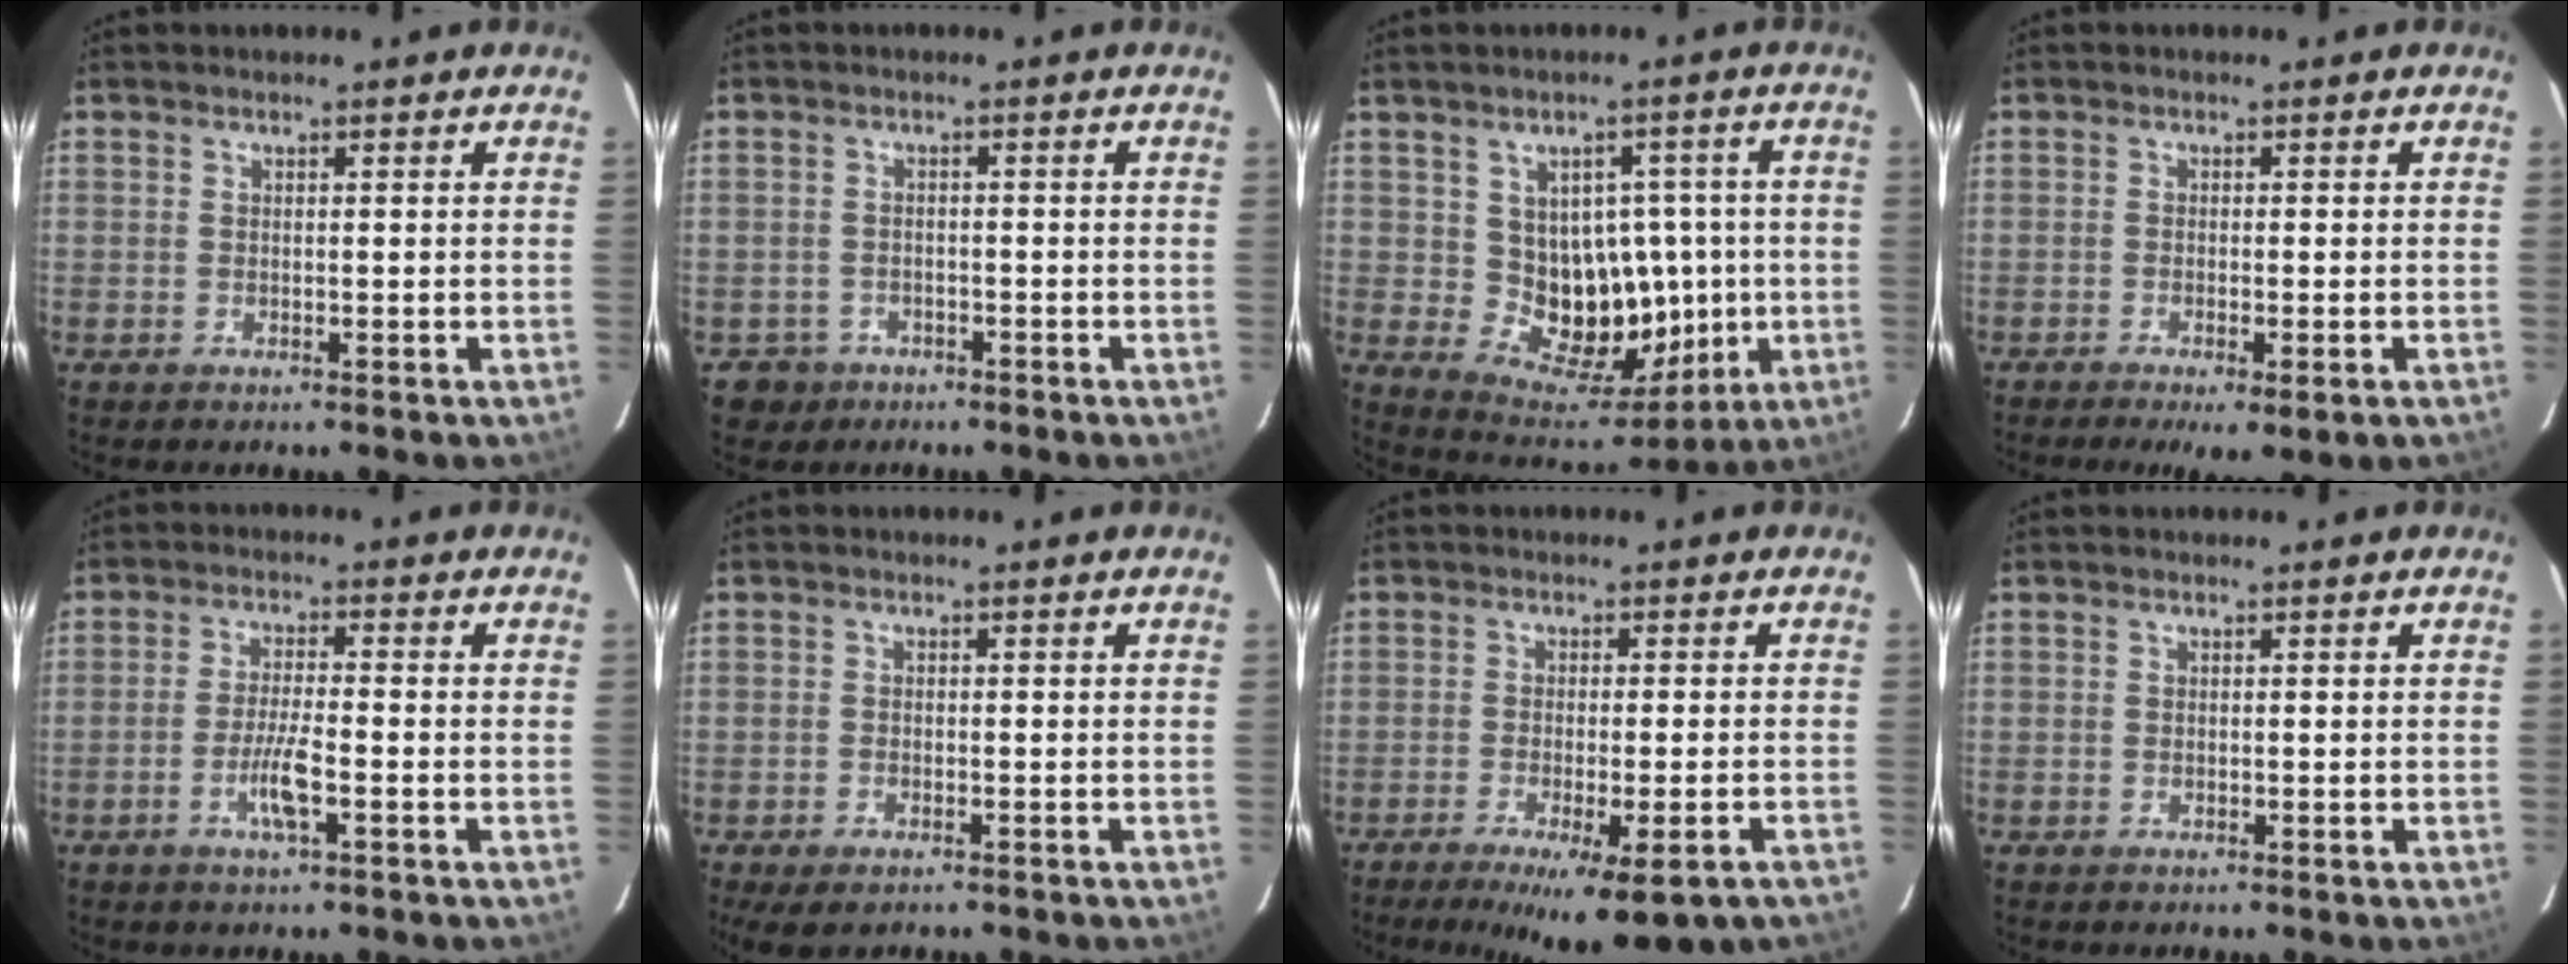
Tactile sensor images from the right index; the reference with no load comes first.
{"total": 3.6, "force": [-1.9, 3.0, -0.5], "torque": [0.007, 0.011, -0.029]}
{"total": 12.4, "force": [-0.2, 8.7, 8.8], "torque": [-0.118, 0.027, 0.023]}
{"total": 5.6, "force": [-3.3, 1.2, 4.4], "torque": [-0.061, -0.016, -0.047]}
{"total": 4.9, "force": [-2.0, 0.4, 4.5], "torque": [-0.086, -0.004, -0.039]}
{"total": 4.3, "force": [-3.0, 1.8, 2.4], "torque": [-0.042, -0.009, -0.043]}
{"total": 13.5, "force": [-9.9, 2.0, 8.9], "torque": [-0.094, -0.027, -0.137]}
{"total": 0.0}